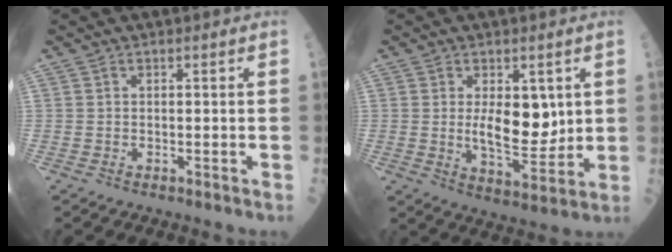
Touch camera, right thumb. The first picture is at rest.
{"total": 8.8, "force": [1.6, 4.4, 7.5], "torque": [-0.094, -0.023, 0.037]}